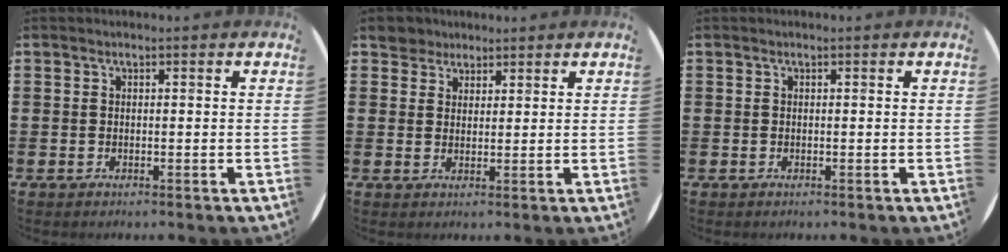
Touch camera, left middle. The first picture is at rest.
{"total": 3.3, "force": [2.8, 1.7, 0.0], "torque": [-0.002, 0.002, 0.054]}
{"total": 0.0}